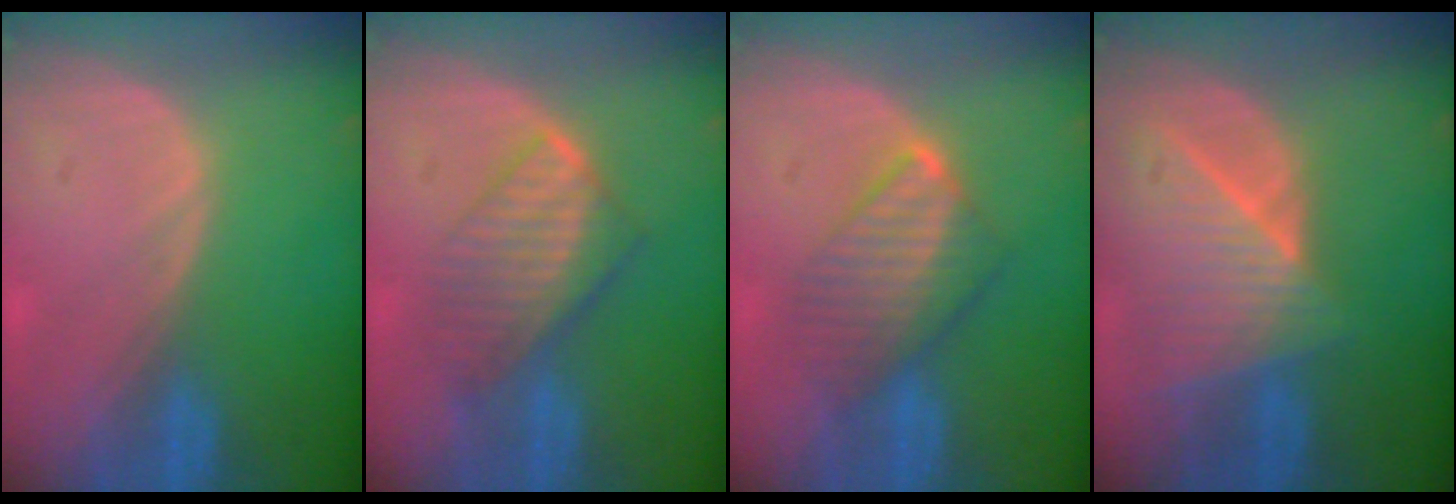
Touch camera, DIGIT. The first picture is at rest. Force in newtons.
{"total": 6.8, "press": 6.3, "slide": 2.4}
{"total": 6.5, "press": 6.5, "slide": 1.0}
{"total": 8.8, "press": 7.9, "slide": 3.9}